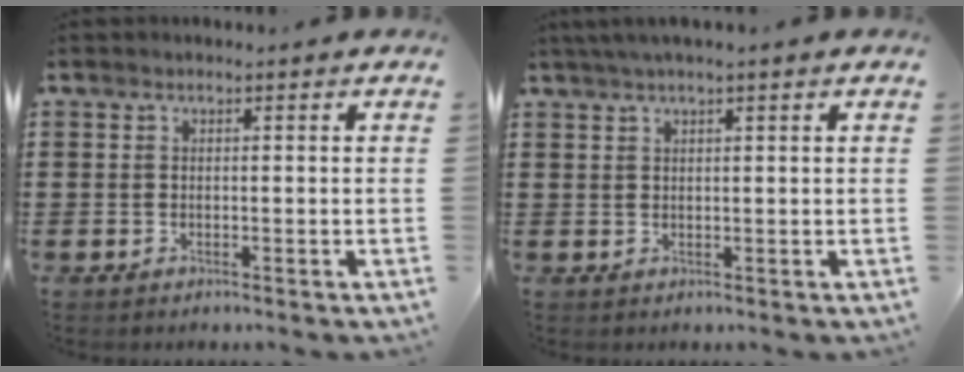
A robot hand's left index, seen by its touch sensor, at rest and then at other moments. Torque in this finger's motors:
{"motor_torque": [1.11, -1.03, 0.68, 0.21]}